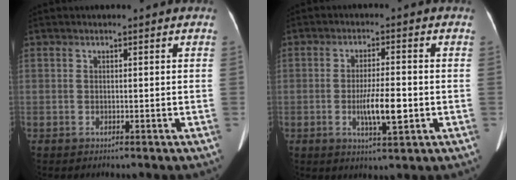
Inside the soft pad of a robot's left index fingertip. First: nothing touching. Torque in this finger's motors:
{"motor_torque": [1.11, 0.10, 0.61, 0.05]}